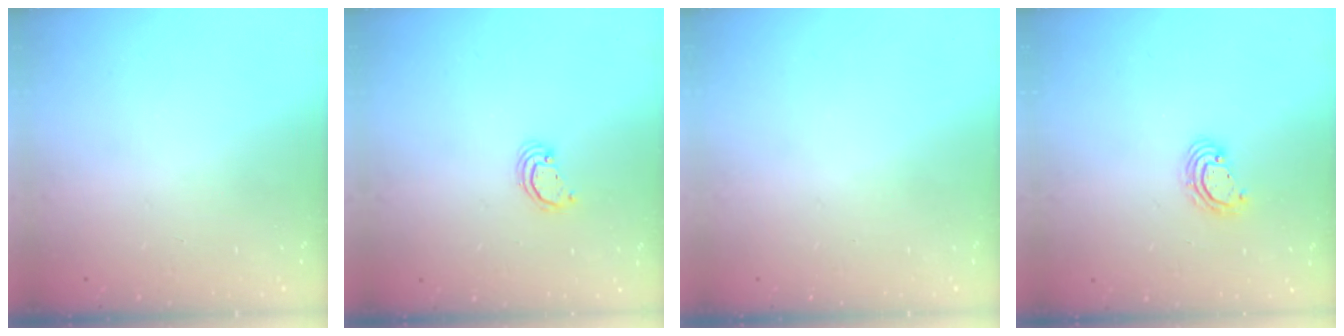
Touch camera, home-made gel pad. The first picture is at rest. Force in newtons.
{"total": 2.3, "press": 2.3, "slide": 0.3}
{"total": 0.0}
{"total": 4.3, "press": 4.3, "slide": 0.2}